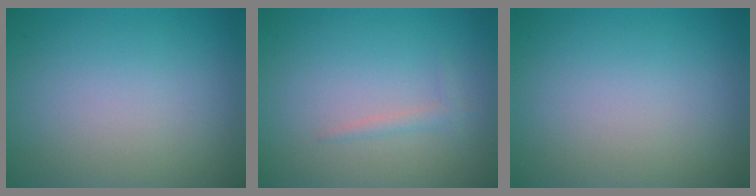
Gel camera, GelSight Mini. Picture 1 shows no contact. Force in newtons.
{"total": 1.0, "press": 1.0, "slide": 0.1}
{"total": 0.0}